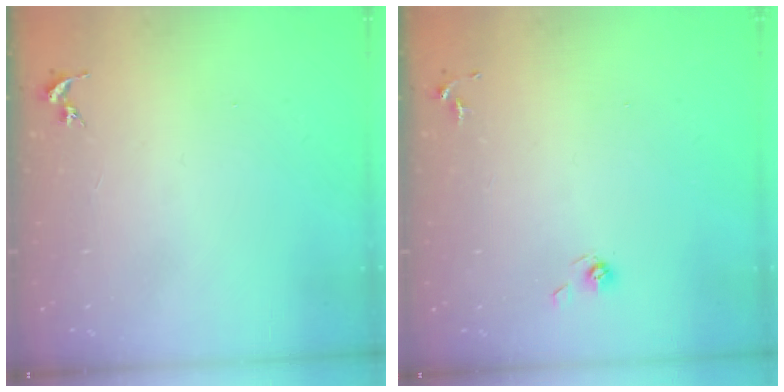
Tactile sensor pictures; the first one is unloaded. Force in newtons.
{"total": 3.8, "press": 3.3, "slide": 1.8}